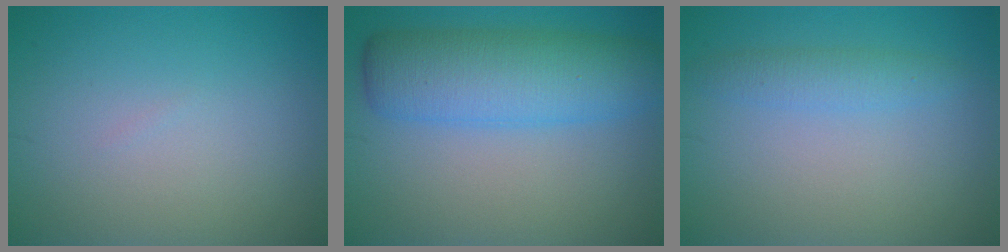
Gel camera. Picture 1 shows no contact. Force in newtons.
{"total": 7.6, "press": 7.6, "slide": 0.1}
{"total": 2.0, "press": 2.0, "slide": 0.1}